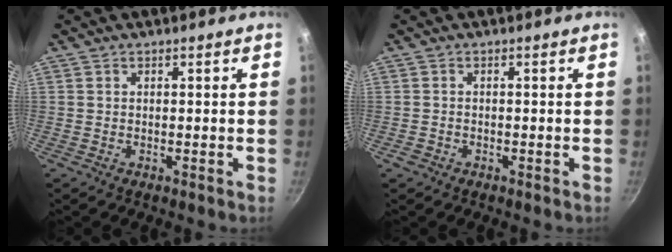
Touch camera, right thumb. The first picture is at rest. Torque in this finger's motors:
{"motor_torque": [0.21, 0.03, -0.18, -0.08, -0.01]}